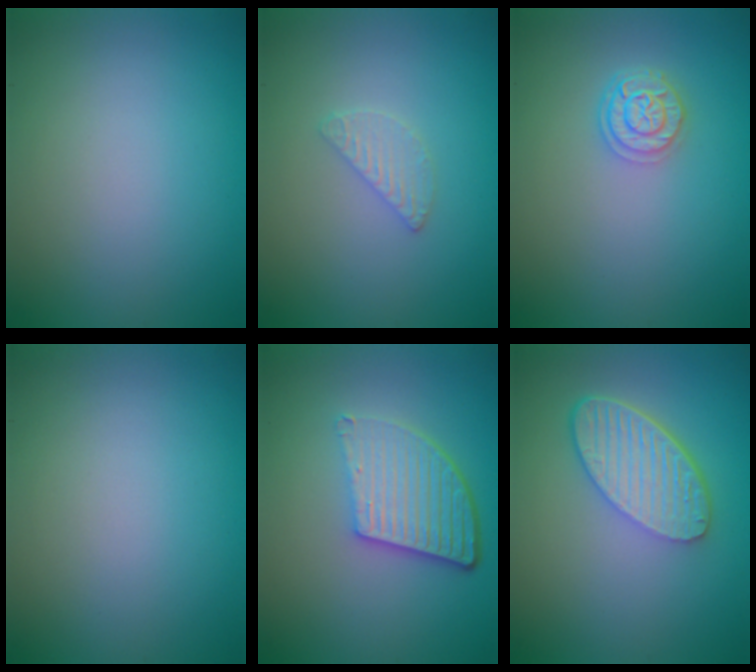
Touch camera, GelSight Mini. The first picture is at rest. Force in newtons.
{"total": 1.5, "press": 1.5, "slide": 0.2}
{"total": 2.8, "press": 2.3, "slide": 1.5}
{"total": 0.0}
{"total": 5.5, "press": 3.8, "slide": 4.0}
{"total": 5.7, "press": 4.4, "slide": 3.7}